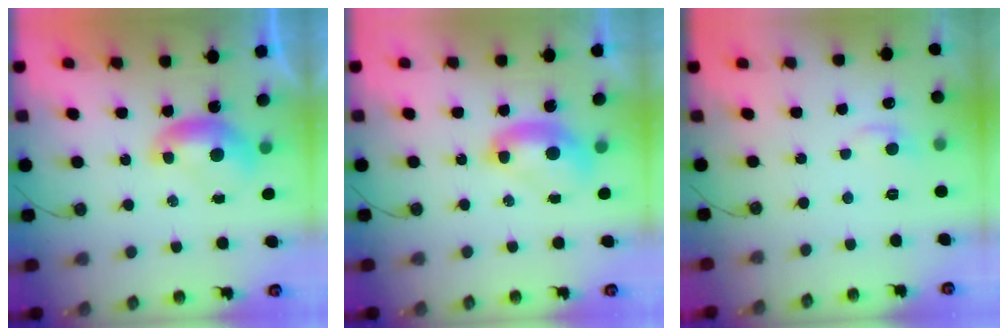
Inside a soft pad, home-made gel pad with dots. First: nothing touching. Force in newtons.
{"total": 2.5, "press": 2.5, "slide": 0.1}
{"total": 0.8, "press": 0.1, "slide": 0.8}